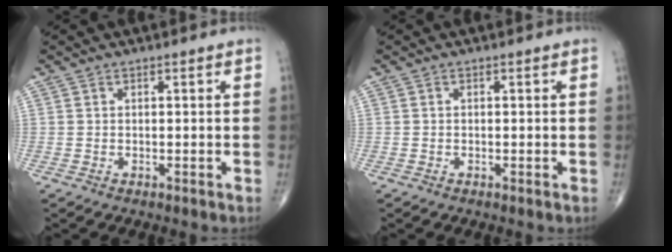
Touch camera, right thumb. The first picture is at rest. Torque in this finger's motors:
{"motor_torque": [0.29, -0.01, -0.04, -0.29, 0.02]}